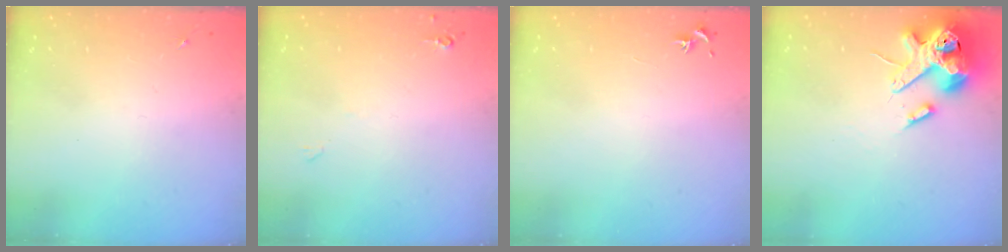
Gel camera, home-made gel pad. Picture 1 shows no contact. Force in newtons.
{"total": 3.8, "press": 3.8, "slide": 0.6}
{"total": 0.7, "press": 0.7, "slide": 0.3}
{"total": 14.2, "press": 14.0, "slide": 2.3}